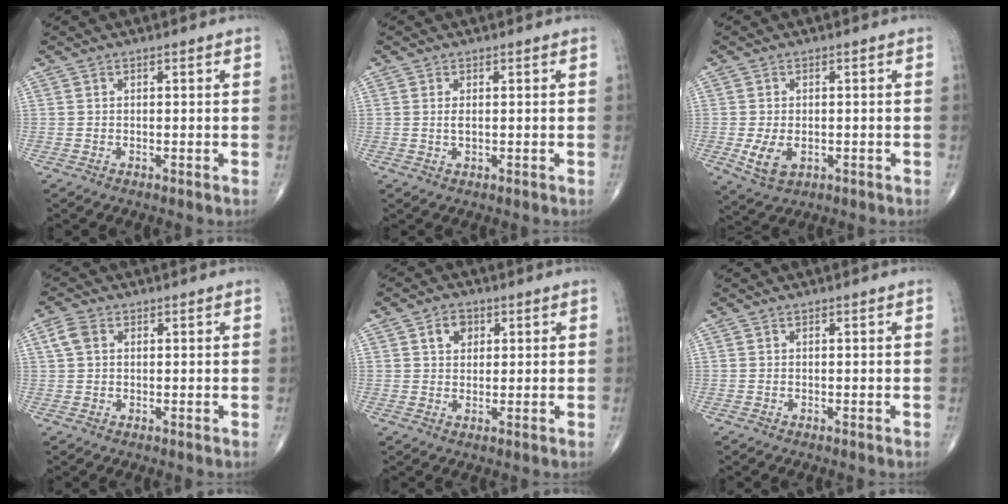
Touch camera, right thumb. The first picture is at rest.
{"total": 1.3, "force": [0.2, 0.6, 1.2], "torque": [-0.024, -0.002, 0.006]}
{"total": 5.5, "force": [-1.2, 3.4, 4.1], "torque": [-0.077, -0.006, -0.012]}
{"total": 3.2, "force": [1.0, 2.3, 2.1], "torque": [-0.046, 0.009, 0.018]}
{"total": 3.9, "force": [1.5, 2.9, 2.0], "torque": [-0.015, -0.002, 0.025]}
{"total": 0.0}